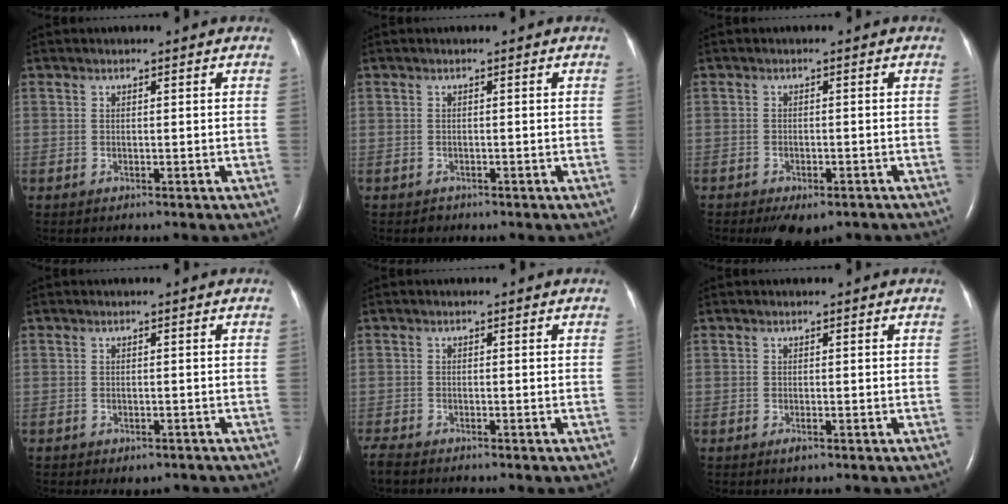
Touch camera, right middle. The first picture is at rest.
{"total": 0.6, "force": [-0.5, 0.4, -0.1], "torque": [-0.004, 0.000, -0.007]}
{"total": 5.3, "force": [-4.0, 2.3, 2.7], "torque": [-0.033, -0.005, -0.051]}
{"total": 3.3, "force": [-2.7, 1.6, 1.0], "torque": [-0.008, 0.001, -0.030]}
{"total": 2.9, "force": [-2.7, 0.0, 1.1], "torque": [-0.025, -0.010, -0.044]}
{"total": 0.7, "force": [-0.5, 0.1, 0.6], "torque": [-0.013, -0.001, -0.007]}